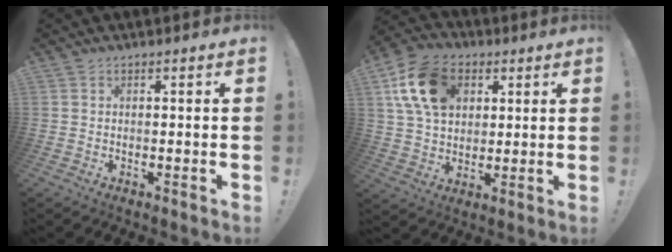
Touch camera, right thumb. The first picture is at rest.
{"total": 17.0, "force": [6.0, 12.2, 10.2], "torque": [-0.166, -0.010, 0.120]}